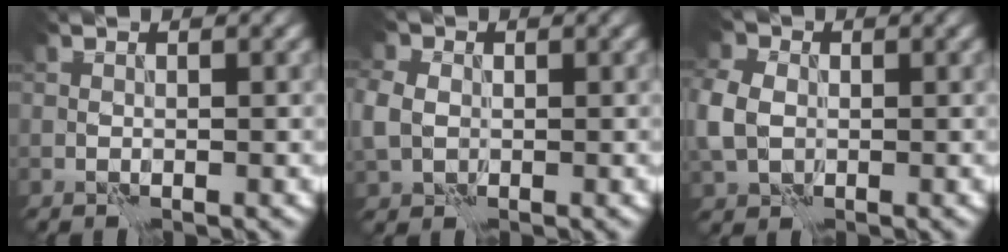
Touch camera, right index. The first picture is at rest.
{"total": 3.8, "force": [0.0, 3.2, 2.0], "torque": [-0.066, 0.001, 0.002]}
{"total": 5.0, "force": [-0.2, 4.0, 3.0], "torque": [-0.097, -0.001, -0.004]}